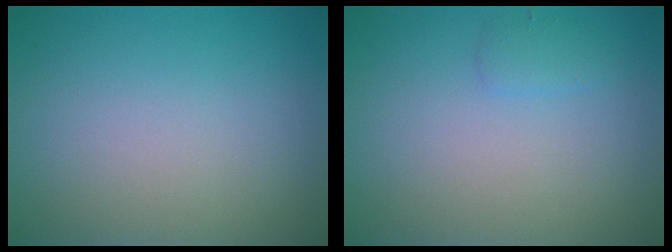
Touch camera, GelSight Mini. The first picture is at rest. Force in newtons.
{"total": 1.0, "press": 0.9, "slide": 0.1}